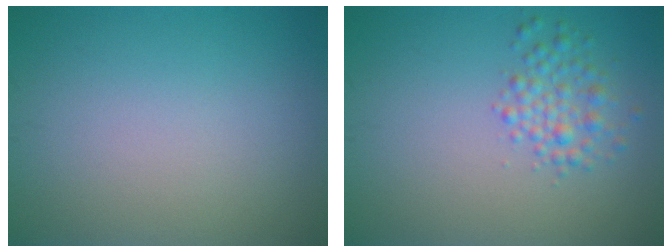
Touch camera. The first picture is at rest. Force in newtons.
{"total": 2.5, "press": 2.5, "slide": 0.0}